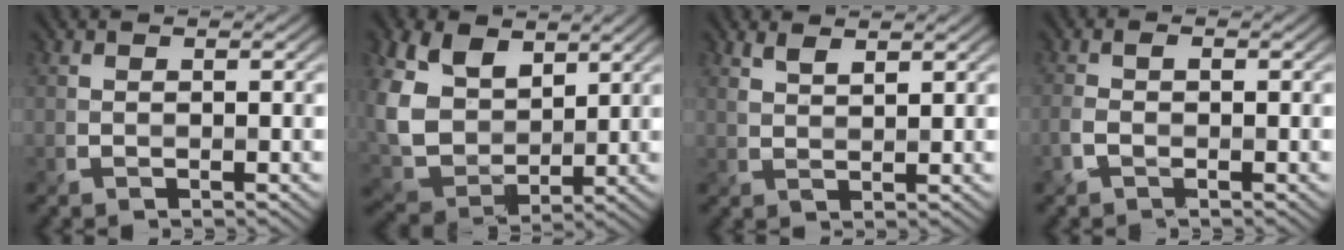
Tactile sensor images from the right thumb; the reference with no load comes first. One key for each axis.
{"total": 11.3, "fx": 4.1, "fy": 7.7, "fz": 7.1, "tx": -0.195, "ty": 0.000, "tz": 0.082}
{"total": 2.1, "fx": 1.6, "fy": 0.3, "fz": 1.4, "tx": -0.035, "ty": 0.001, "tz": 0.037}
{"total": 1.9, "fx": -1.0, "fy": 0.8, "fz": 1.4, "tx": -0.028, "ty": 0.002, "tz": -0.024}